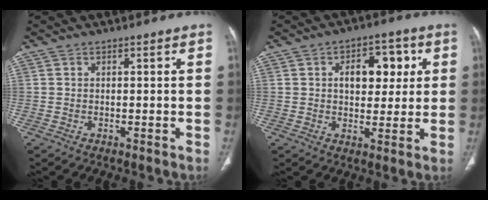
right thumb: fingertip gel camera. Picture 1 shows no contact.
{"total": 9.8, "force": [2.4, 6.3, 7.2], "torque": [-0.059, 0.006, 0.035]}